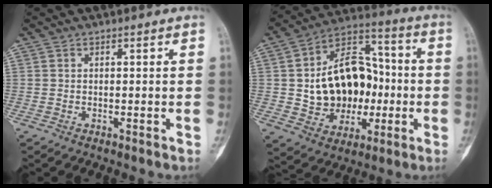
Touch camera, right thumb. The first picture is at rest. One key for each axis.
{"total": 19.3, "fx": -0.8, "fy": 14.0, "fz": 13.3, "tx": -0.165, "ty": 0.033, "tz": -0.004}